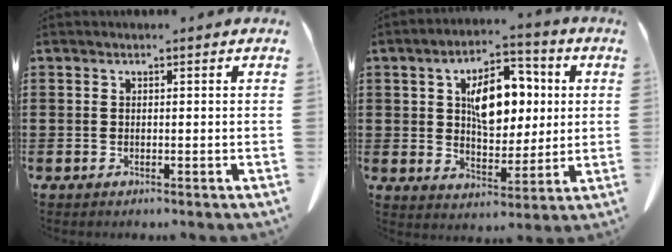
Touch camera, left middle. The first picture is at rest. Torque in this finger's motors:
{"motor_torque": [1.05, 0.70, 0.48, 0.21]}